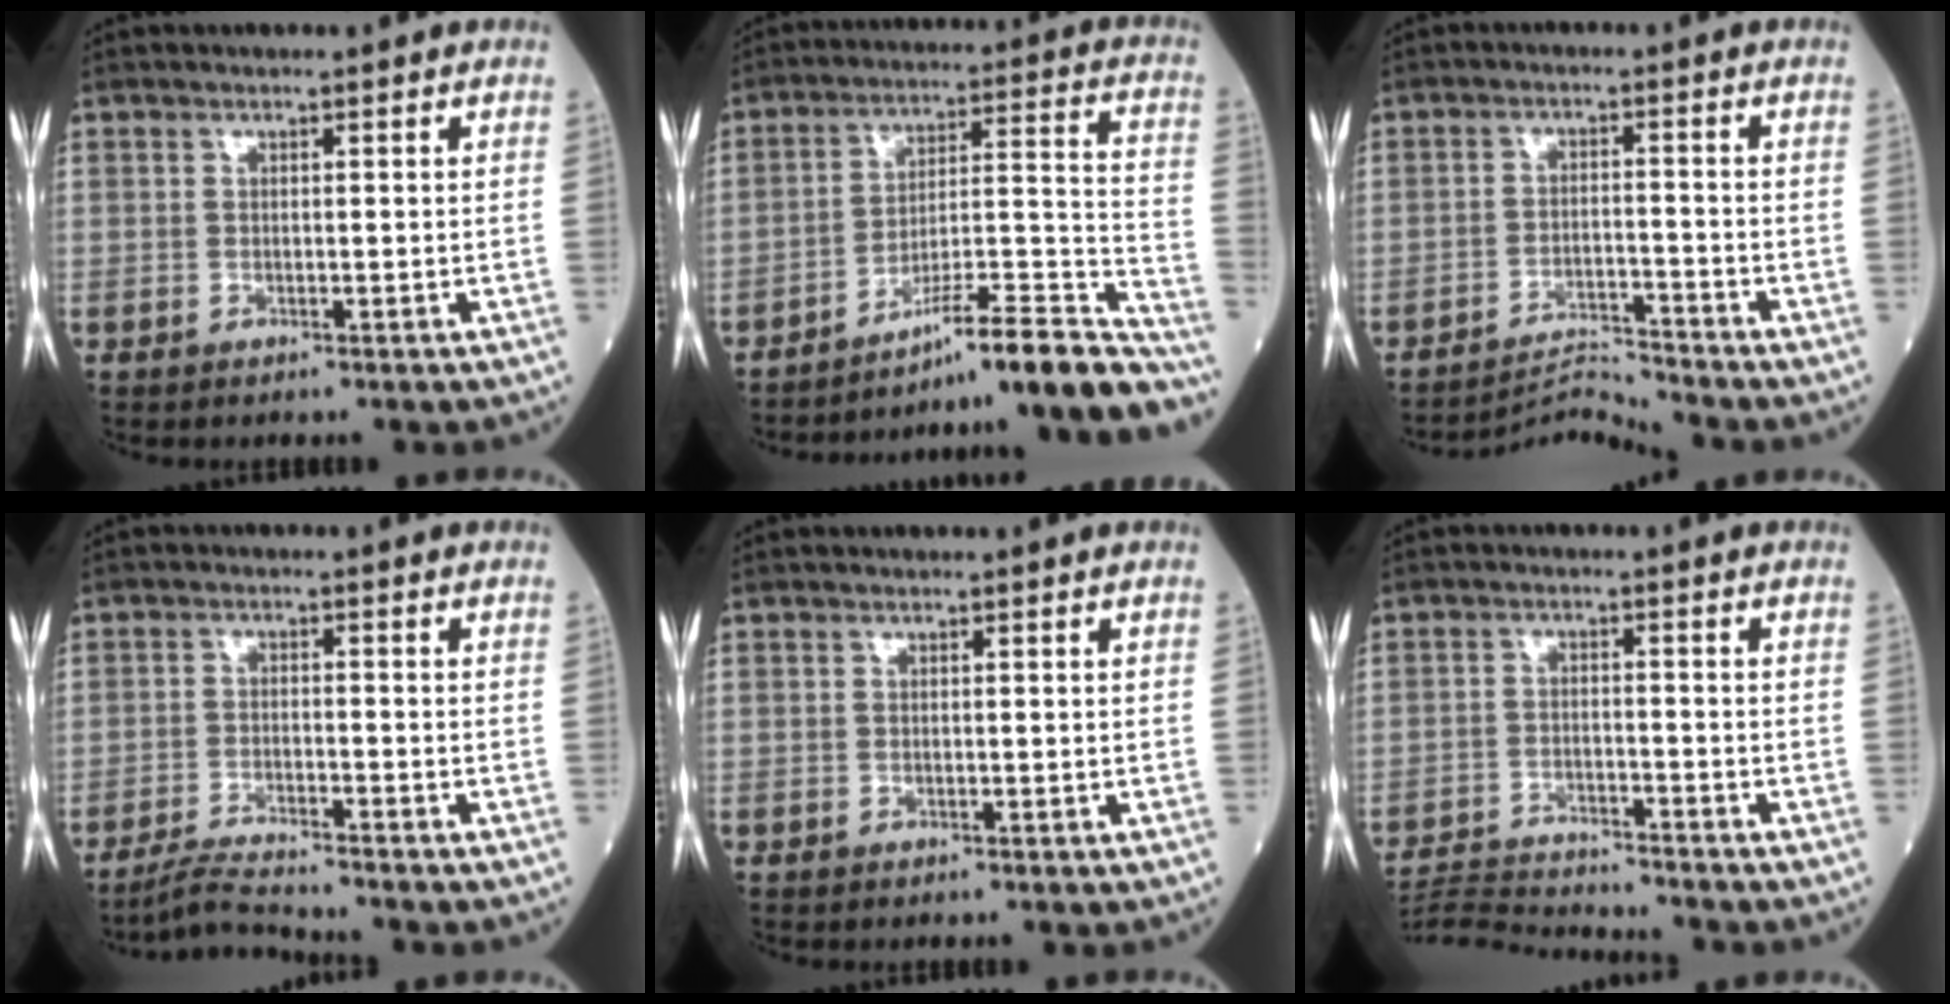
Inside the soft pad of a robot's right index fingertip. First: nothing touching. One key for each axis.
{"total": 21.3, "fx": -19.0, "fy": 0.0, "fz": 9.8, "tx": -0.094, "ty": 0.021, "tz": -0.276}
{"total": 5.3, "fx": -4.5, "fy": -2.2, "fz": -1.6, "tx": 0.021, "ty": -0.007, "tz": -0.077}
{"total": 4.9, "fx": -4.6, "fy": -1.0, "fz": 1.0, "tx": -0.025, "ty": -0.021, "tz": -0.085}
{"total": 0.0}
{"total": 10.3, "fx": -10.1, "fy": -1.1, "fz": 1.9, "tx": -0.030, "ty": -0.005, "tz": -0.168}